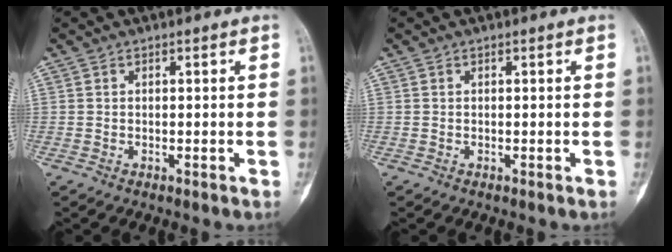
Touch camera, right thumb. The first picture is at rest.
{"total": 0.0}